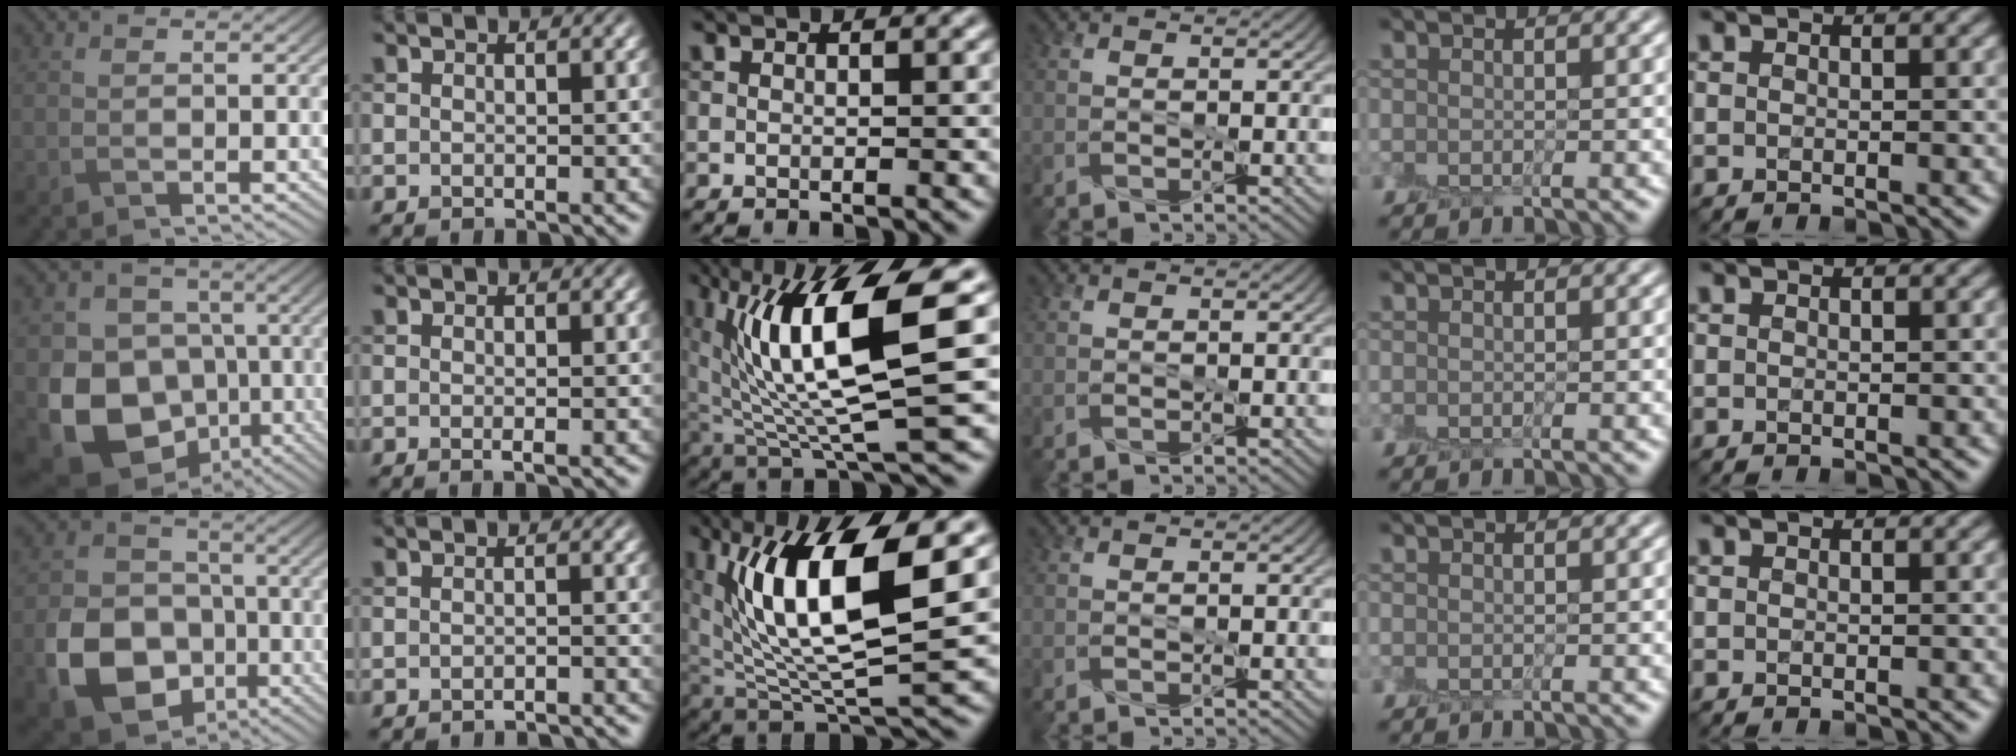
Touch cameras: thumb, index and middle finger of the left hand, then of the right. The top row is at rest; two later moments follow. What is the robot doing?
{"motion": "peel", "object": "sticky note"}